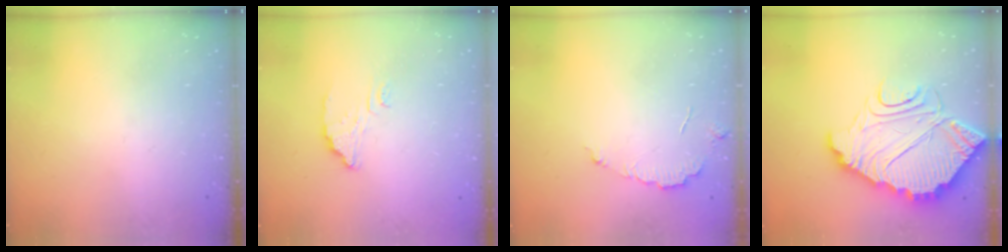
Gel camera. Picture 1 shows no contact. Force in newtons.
{"total": 4.8, "press": 4.8, "slide": 0.4}
{"total": 3.9, "press": 3.9, "slide": 0.2}
{"total": 14.0, "press": 13.9, "slide": 1.1}